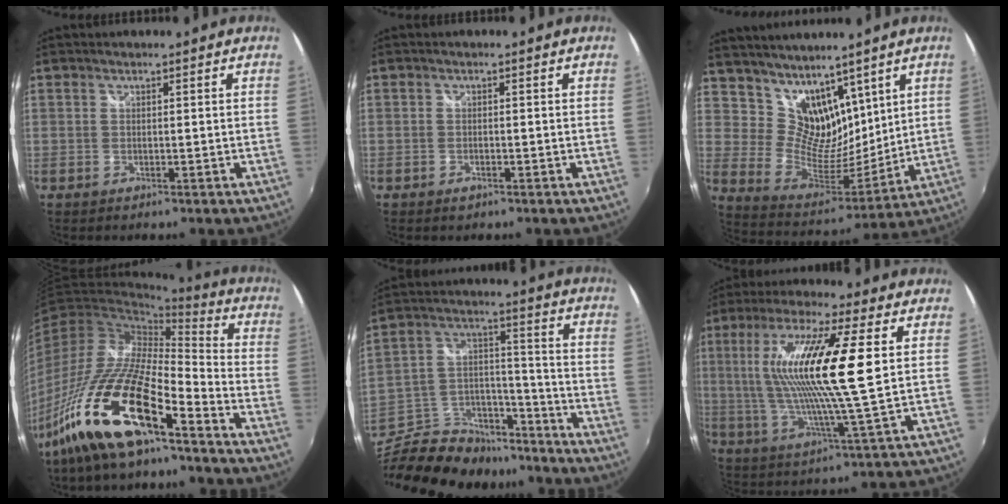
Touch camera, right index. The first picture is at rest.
{"total": 1.2, "force": [-0.9, 0.6, 0.4], "torque": [-0.008, -0.003, -0.017]}
{"total": 13.4, "force": [9.4, 7.9, 5.2], "torque": [-0.096, -0.007, 0.188]}
{"total": 19.0, "force": [-13.1, 3.9, 13.3], "torque": [-0.267, -0.009, -0.266]}
{"total": 24.9, "force": [-17.7, 13.6, 11.0], "torque": [-0.262, 0.042, -0.259]}
{"total": 18.0, "force": [3.9, 1.9, 17.5], "torque": [-0.321, 0.004, 0.071]}